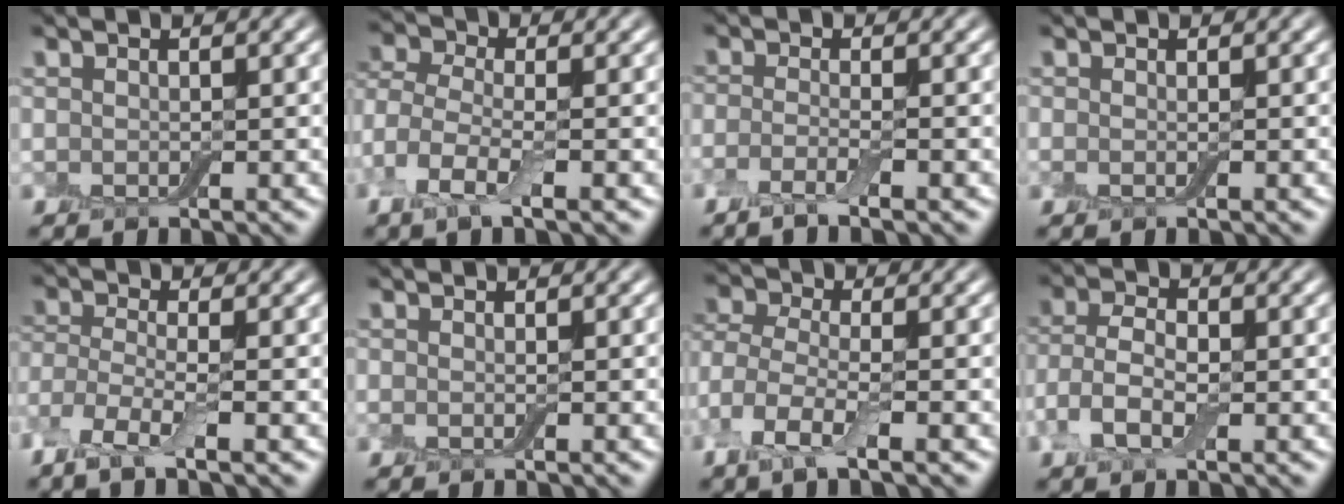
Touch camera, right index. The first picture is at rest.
{"total": 4.9, "force": [-1.8, 2.5, 3.8], "torque": [-0.088, 0.005, -0.049]}
{"total": 1.6, "force": [-1.2, 0.0, 1.1], "torque": [-0.027, -0.002, -0.034]}
{"total": 0.0}
{"total": 4.0, "force": [-2.4, 1.2, 2.9], "torque": [-0.068, -0.006, -0.060]}
{"total": 0.0}
{"total": 5.3, "force": [-2.2, 2.7, 4.1], "torque": [-0.093, 0.002, -0.055]}
{"total": 3.5, "force": [-1.2, 1.9, 2.7], "torque": [-0.062, 0.009, -0.033]}